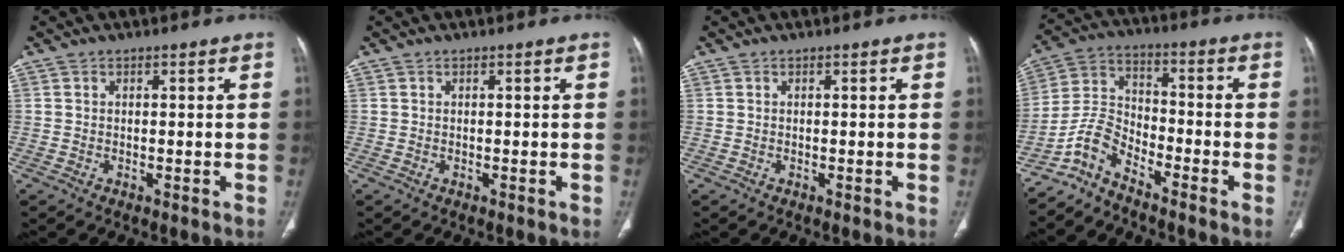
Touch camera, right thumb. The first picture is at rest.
{"total": 0.0}
{"total": 0.0}
{"total": 6.9, "force": [-5.8, 2.5, 2.9], "torque": [-0.064, 0.059, -0.129]}